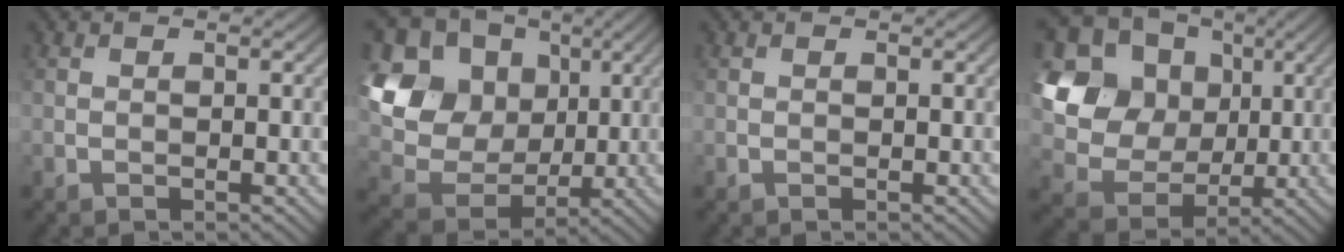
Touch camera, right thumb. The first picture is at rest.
{"total": 16.4, "force": [4.1, 13.3, 8.6], "torque": [-0.255, 0.039, 0.097]}
{"total": 0.0}
{"total": 17.8, "force": [4.6, 15.3, 7.9], "torque": [-0.254, 0.053, 0.088]}